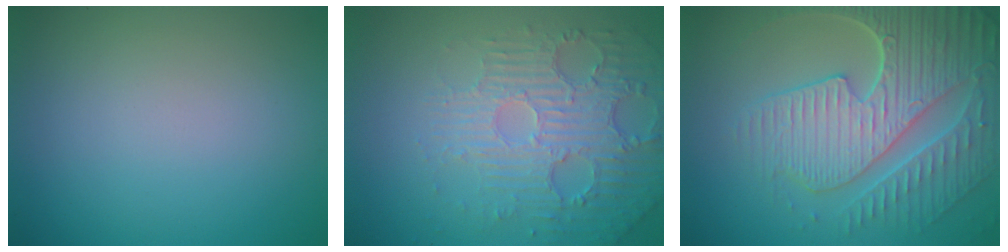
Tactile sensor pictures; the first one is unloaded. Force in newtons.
{"total": 6.1, "press": 3.9, "slide": 4.6}
{"total": 8.7, "press": 6.2, "slide": 6.1}